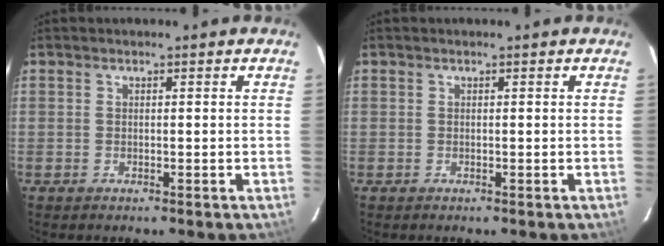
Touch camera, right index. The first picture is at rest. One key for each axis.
{"total": 0.0}